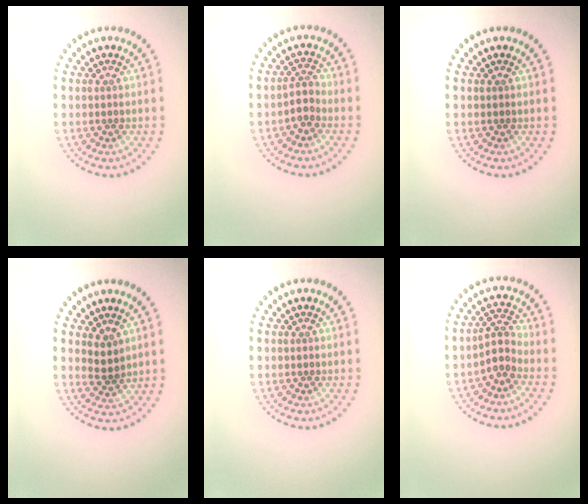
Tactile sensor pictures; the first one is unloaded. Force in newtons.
{"total": 1.7, "press": 1.2, "slide": 1.2}
{"total": 0.0}
{"total": 1.7, "press": 1.4, "slide": 1.1}
{"total": 0.0}
{"total": 2.1, "press": 1.6, "slide": 1.4}